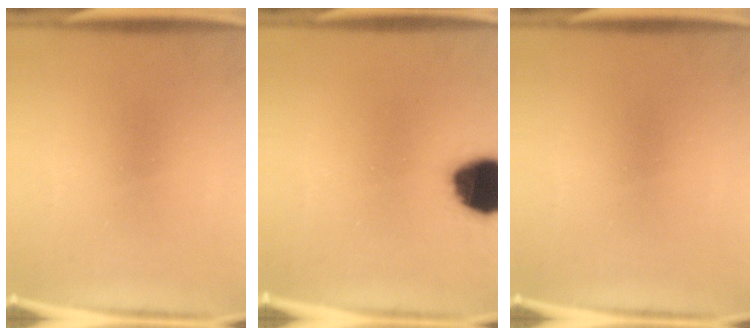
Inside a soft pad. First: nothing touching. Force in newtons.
{"total": 15.0}
{"total": 0.0}